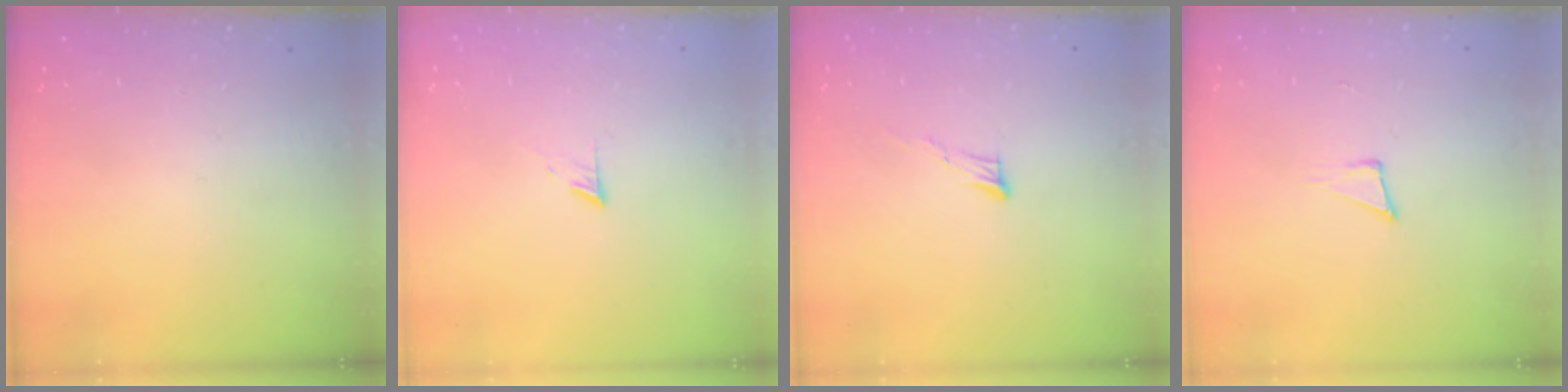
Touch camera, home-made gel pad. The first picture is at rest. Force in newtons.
{"total": 5.1, "press": 5.1, "slide": 0.6}
{"total": 5.7, "press": 5.7, "slide": 0.3}
{"total": 5.1, "press": 3.8, "slide": 3.3}